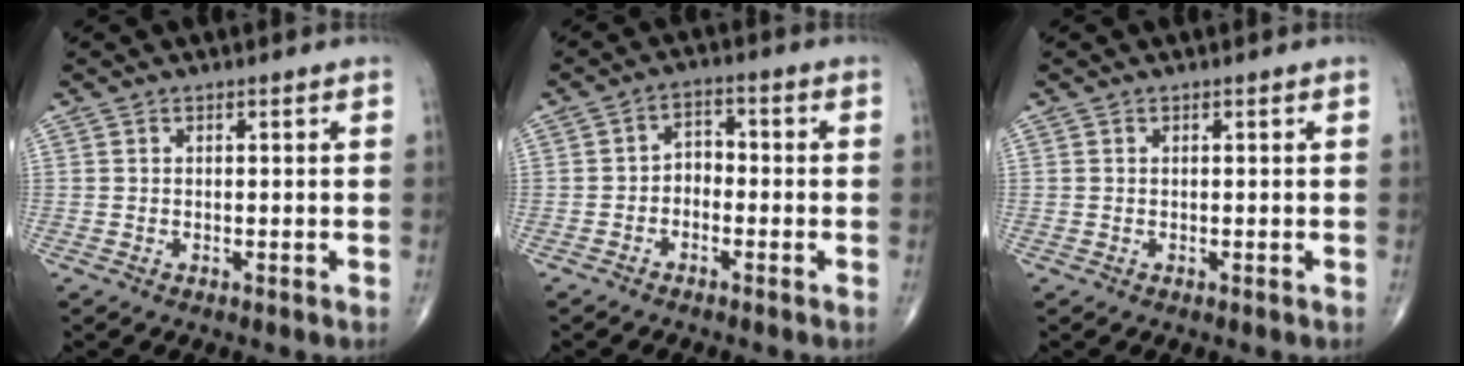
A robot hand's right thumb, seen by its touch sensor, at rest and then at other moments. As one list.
[{"total": 3.6, "force": [-1.2, 2.6, 2.1], "torque": [-0.017, 0.025, -0.033]}, {"total": 0.0}]